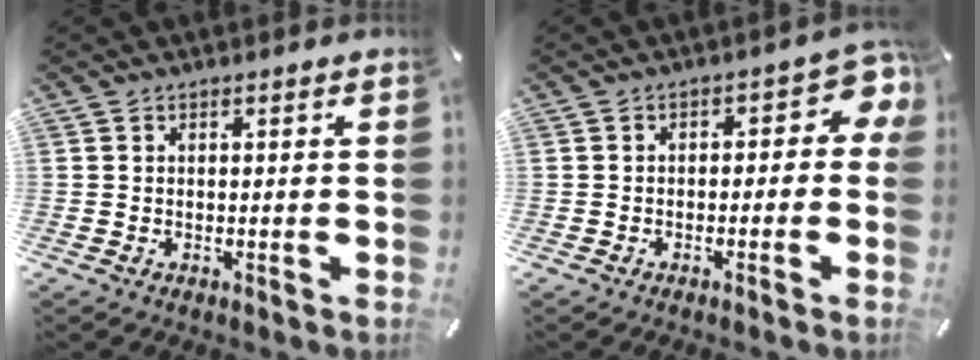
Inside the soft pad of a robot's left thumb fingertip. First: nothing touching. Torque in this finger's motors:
{"motor_torque": [0.33, -0.08, 0.36, 0.21, -0.04]}